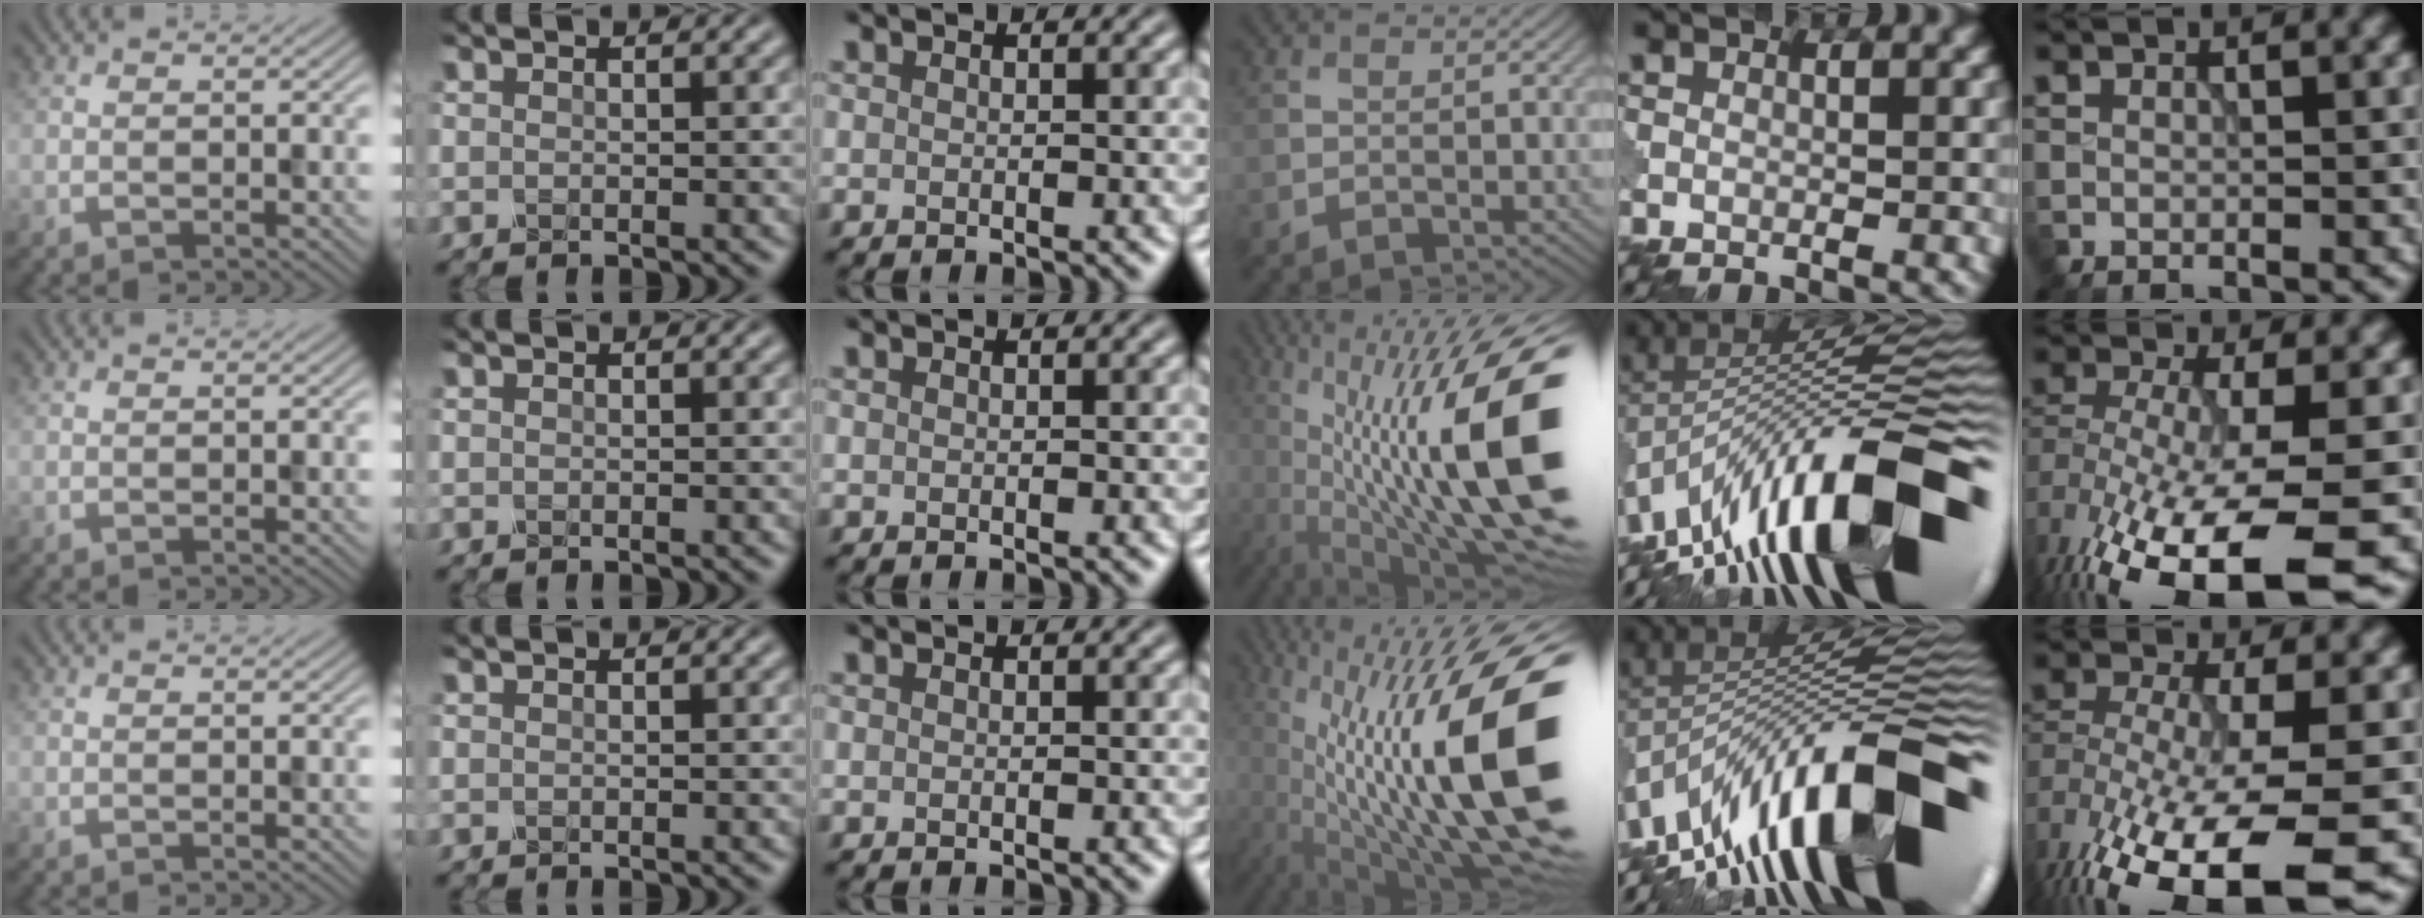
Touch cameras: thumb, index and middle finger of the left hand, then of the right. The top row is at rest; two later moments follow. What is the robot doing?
{"motion": "shake", "object": "plastic piggy bank"}